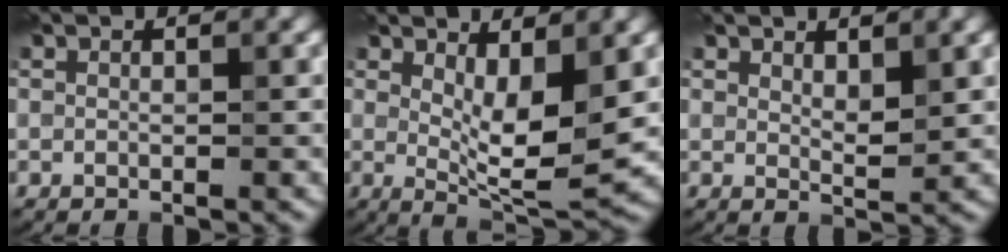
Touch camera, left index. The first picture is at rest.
{"total": 6.3, "force": [1.1, 1.9, 5.9], "torque": [-0.098, -0.017, 0.024]}
{"total": 2.0, "force": [1.3, 0.7, 1.4], "torque": [-0.027, -0.003, 0.023]}